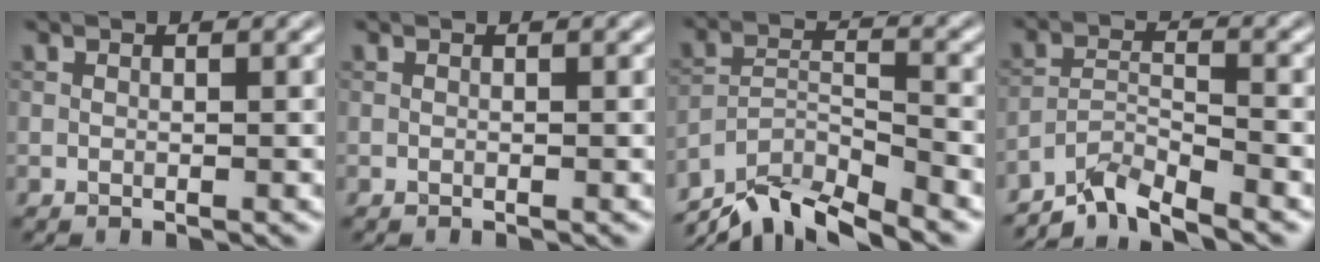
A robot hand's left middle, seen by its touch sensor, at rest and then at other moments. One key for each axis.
{"total": 0.0}
{"total": 8.1, "fx": -7.2, "fy": 1.7, "fz": 3.2, "tx": -0.059, "ty": -0.006, "tz": -0.126}
{"total": 5.0, "fx": -4.5, "fy": 0.7, "fz": 2.1, "tx": -0.035, "ty": -0.002, "tz": -0.088}